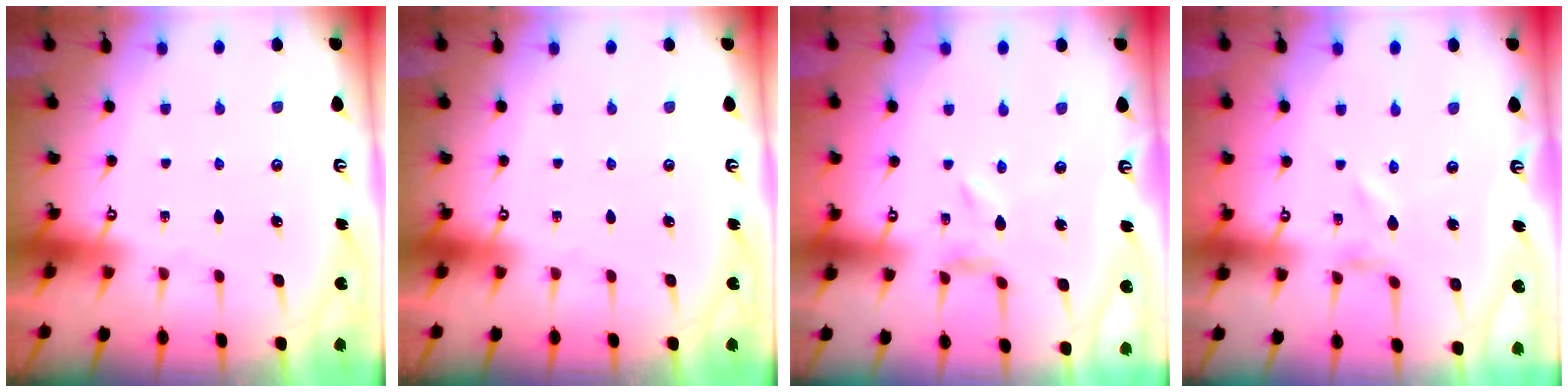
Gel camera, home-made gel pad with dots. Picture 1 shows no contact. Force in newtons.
{"total": 0.0}
{"total": 2.2, "press": 2.2, "slide": 0.2}
{"total": 0.0}